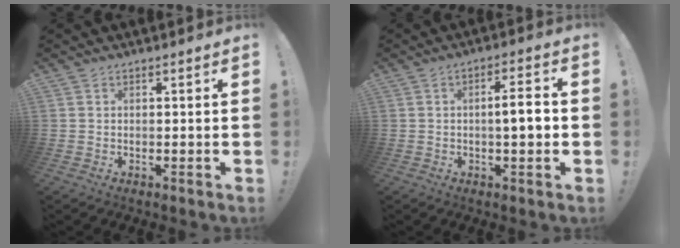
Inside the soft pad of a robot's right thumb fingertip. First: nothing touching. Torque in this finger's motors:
{"motor_torque": [-0.31, 0.12, 0.15, 0.23, 0.02]}